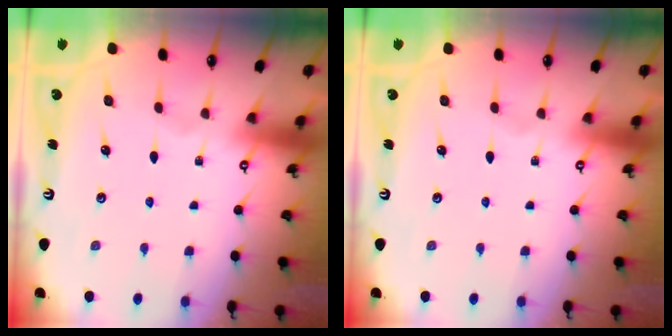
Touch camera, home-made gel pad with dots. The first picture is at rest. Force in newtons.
{"total": 0.0}